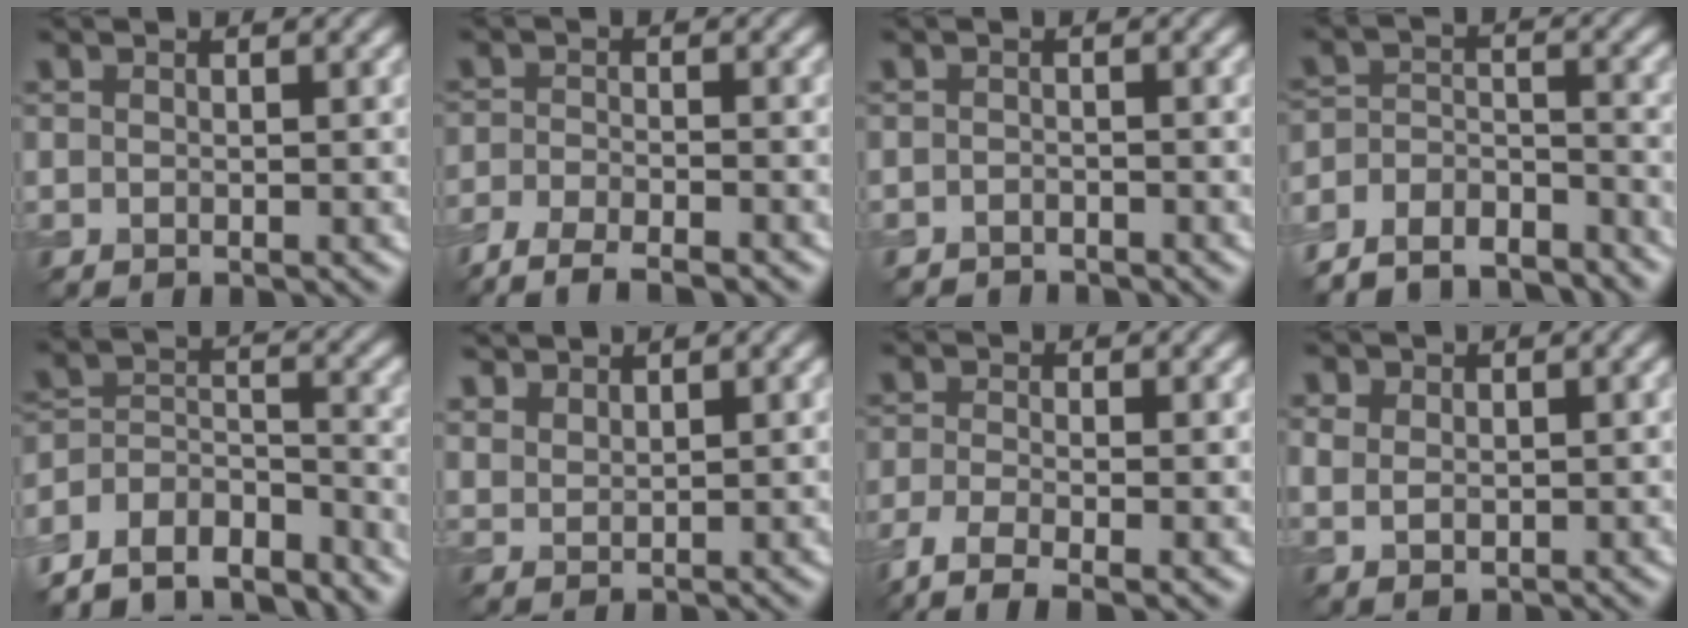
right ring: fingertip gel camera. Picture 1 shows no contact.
{"total": 6.3, "force": [-5.5, 1.6, 2.8], "torque": [-0.049, -0.019, -0.093]}
{"total": 1.4, "force": [-1.4, 0.4, 0.0], "torque": [0.004, -0.001, -0.026]}
{"total": 8.2, "force": [-7.4, 2.8, 2.2], "torque": [-0.046, -0.003, -0.125]}
{"total": 11.3, "force": [-9.8, 4.8, 3.1], "torque": [-0.048, 0.020, -0.151]}
{"total": 2.9, "force": [2.6, 1.0, 0.7], "torque": [-0.023, 0.002, 0.060]}
{"total": 4.4, "force": [-2.8, 1.3, 3.2], "torque": [-0.073, -0.013, -0.062]}
{"total": 2.3, "force": [0.9, 1.6, 1.3], "torque": [-0.024, 0.001, 0.019]}